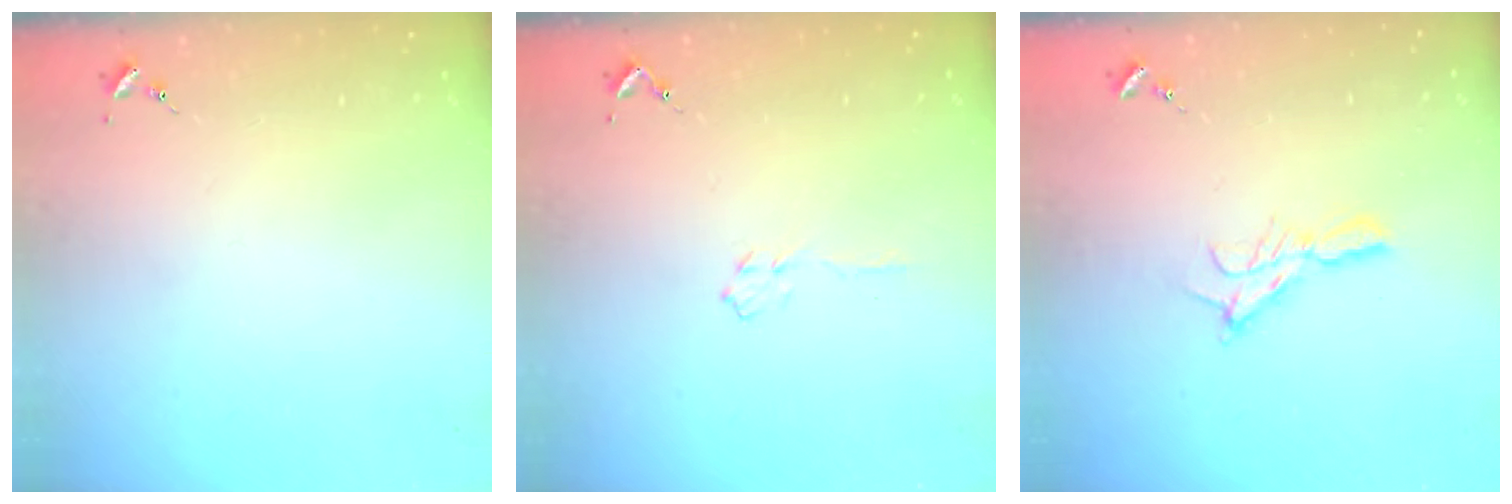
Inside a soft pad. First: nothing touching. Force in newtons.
{"total": 3.9, "press": 3.9, "slide": 0.4}
{"total": 8.2, "press": 8.1, "slide": 0.3}